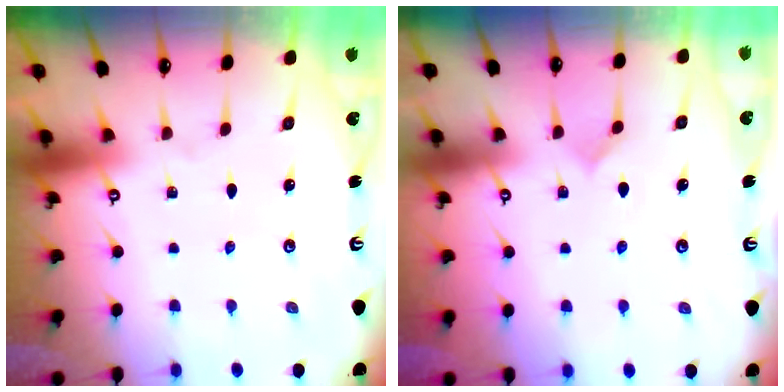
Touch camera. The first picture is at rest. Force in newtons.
{"total": 6.1, "press": 6.1, "slide": 0.4}